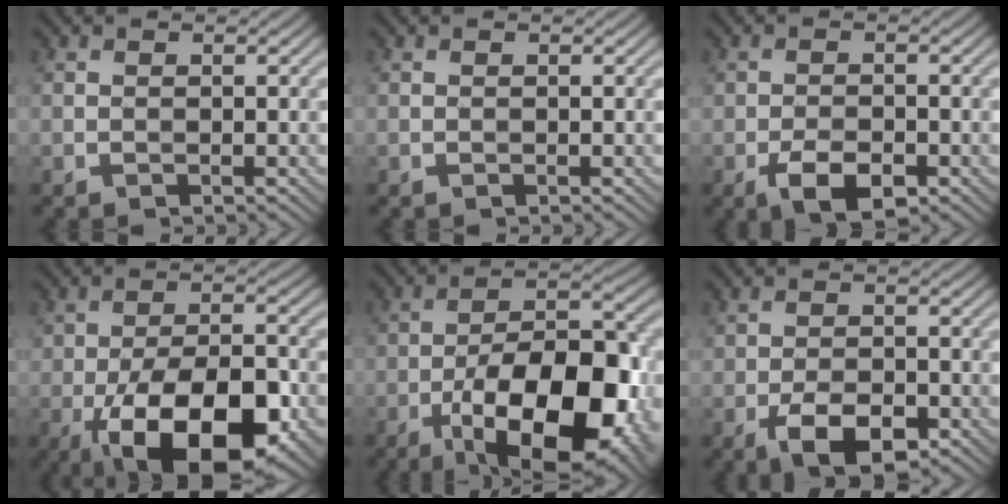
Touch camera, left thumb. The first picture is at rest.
{"total": 0.0}
{"total": 4.7, "force": [-2.5, 2.2, 3.3], "torque": [-0.059, -0.006, -0.044]}
{"total": 16.7, "force": [-6.8, 7.8, 13.1], "torque": [-0.207, -0.012, -0.111]}
{"total": 18.2, "force": [-7.9, 7.8, 14.4], "torque": [-0.203, 0.003, -0.133]}
{"total": 6.0, "force": [-3.0, 2.9, 4.3], "torque": [-0.073, -0.005, -0.053]}